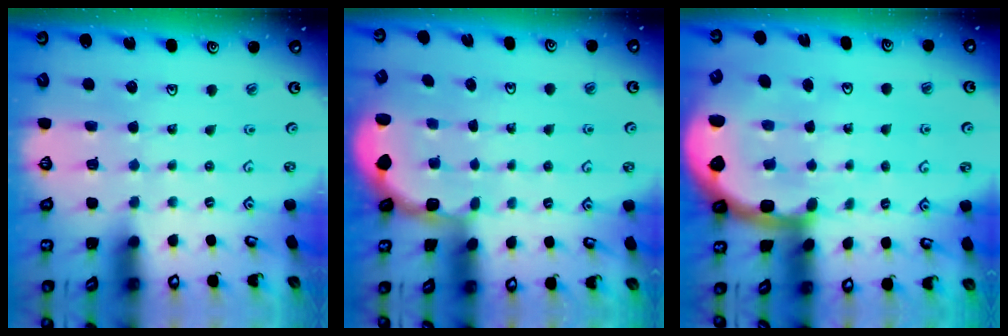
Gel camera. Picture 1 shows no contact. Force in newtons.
{"total": 1.8, "press": 1.7, "slide": 0.7}
{"total": 8.6, "press": 8.4, "slide": 1.9}